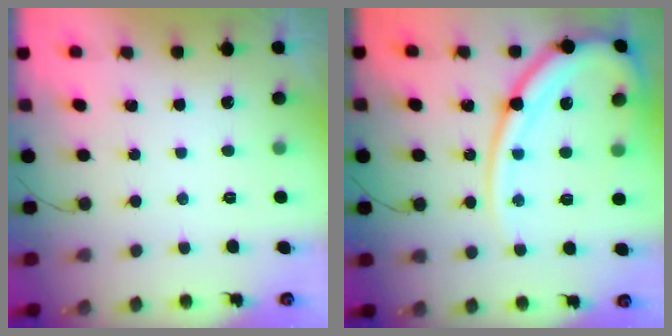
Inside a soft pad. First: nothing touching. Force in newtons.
{"total": 17.6, "press": 17.5, "slide": 1.8}